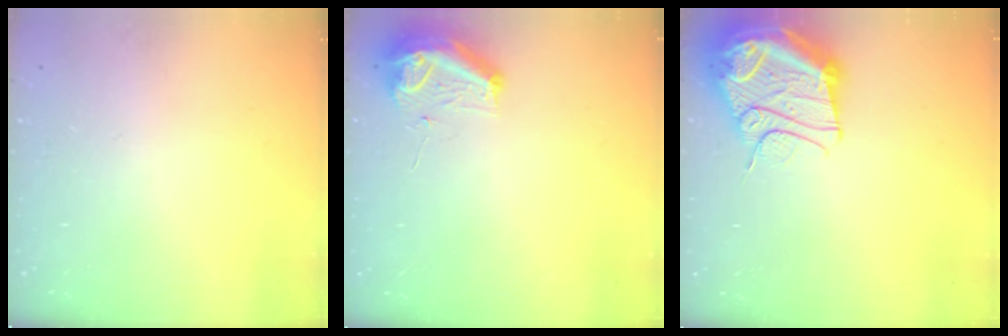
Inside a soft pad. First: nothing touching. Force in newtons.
{"total": 9.0, "press": 8.9, "slide": 1.1}
{"total": 17.5, "press": 17.4, "slide": 1.9}